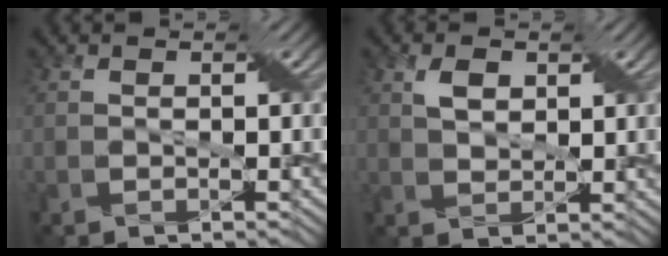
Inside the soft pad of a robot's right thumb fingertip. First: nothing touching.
{"total": 2.6, "force": [1.5, 1.4, 1.5], "torque": [-0.030, 0.005, 0.026]}